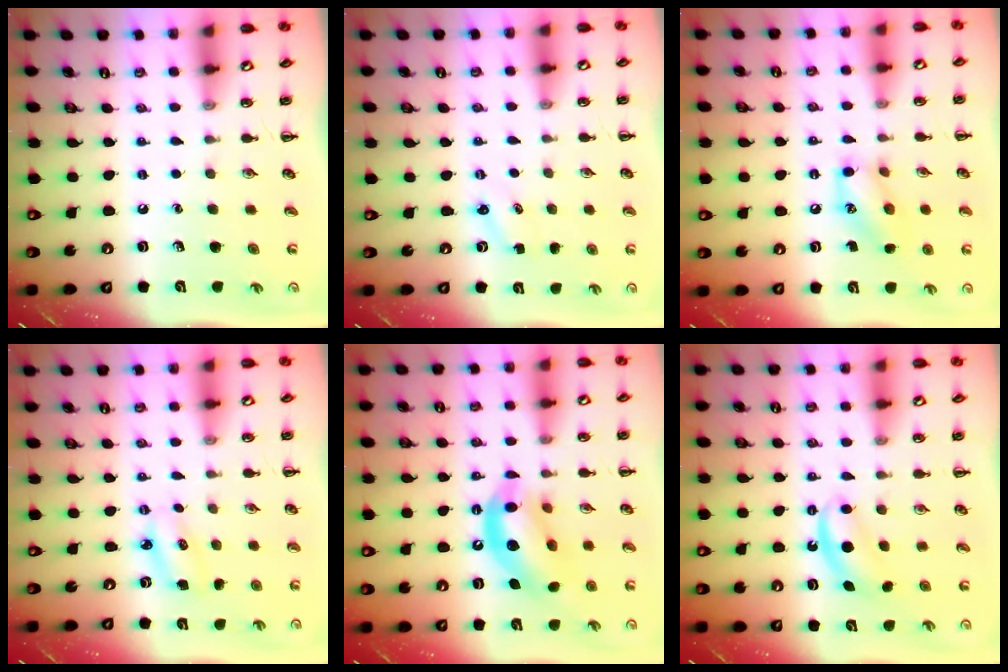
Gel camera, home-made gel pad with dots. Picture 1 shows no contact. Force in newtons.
{"total": 1.6, "press": 1.5, "slide": 0.5}
{"total": 11.4, "press": 11.2, "slide": 1.8}
{"total": 3.7, "press": 3.6, "slide": 0.7}
{"total": 13.4, "press": 12.9, "slide": 3.4}
{"total": 5.6, "press": 5.5, "slide": 1.3}